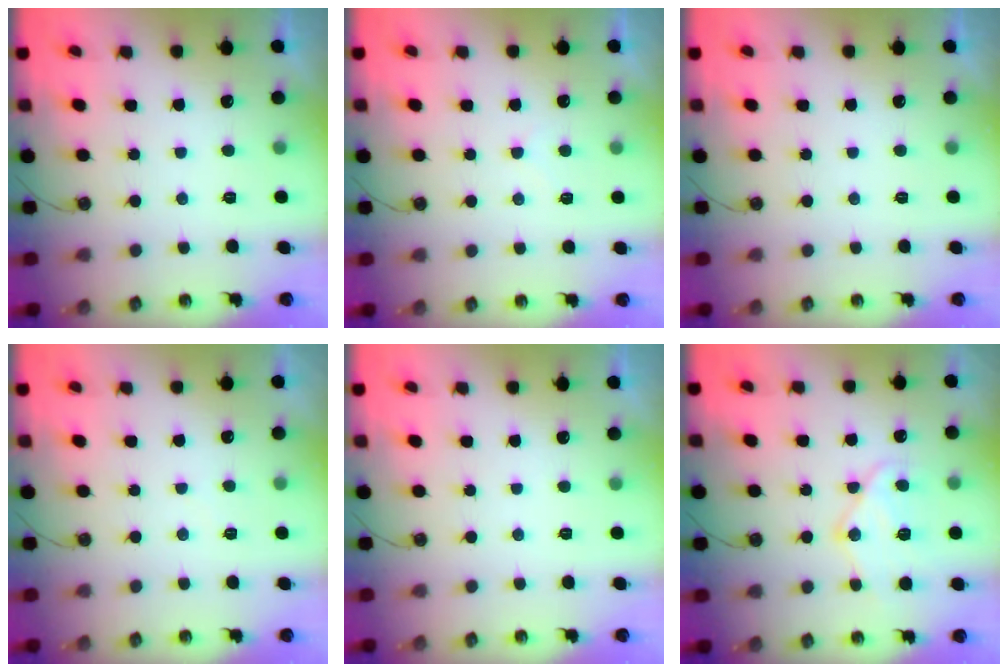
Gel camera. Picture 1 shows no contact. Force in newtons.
{"total": 5.2, "press": 5.1, "slide": 0.7}
{"total": 0.0}
{"total": 2.8, "press": 2.8, "slide": 0.4}
{"total": 0.0}
{"total": 13.3, "press": 13.3, "slide": 1.0}